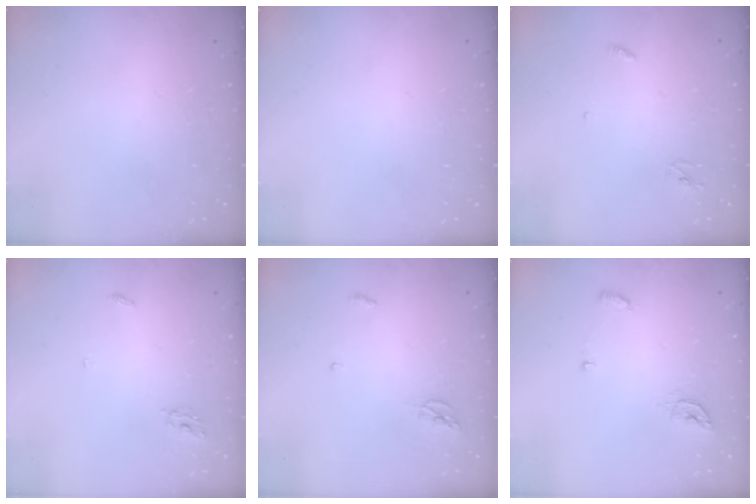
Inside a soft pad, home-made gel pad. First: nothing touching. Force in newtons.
{"total": 0.0}
{"total": 2.8, "press": 2.8, "slide": 0.2}
{"total": 4.0, "press": 4.0, "slide": 0.3}
{"total": 3.6, "press": 3.6, "slide": 0.3}
{"total": 5.5, "press": 5.5, "slide": 0.5}